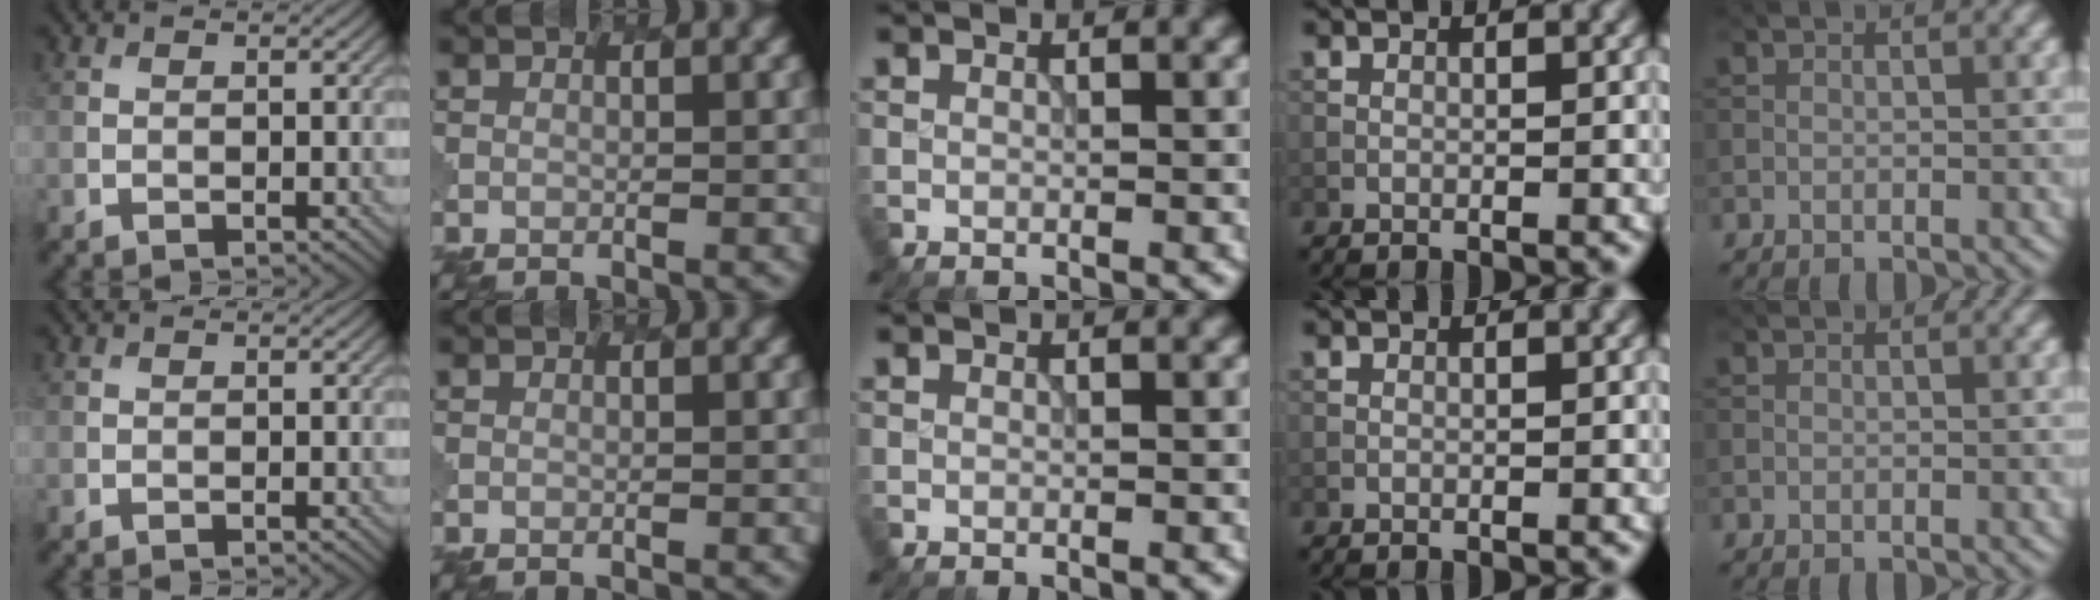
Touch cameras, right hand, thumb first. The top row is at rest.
{}